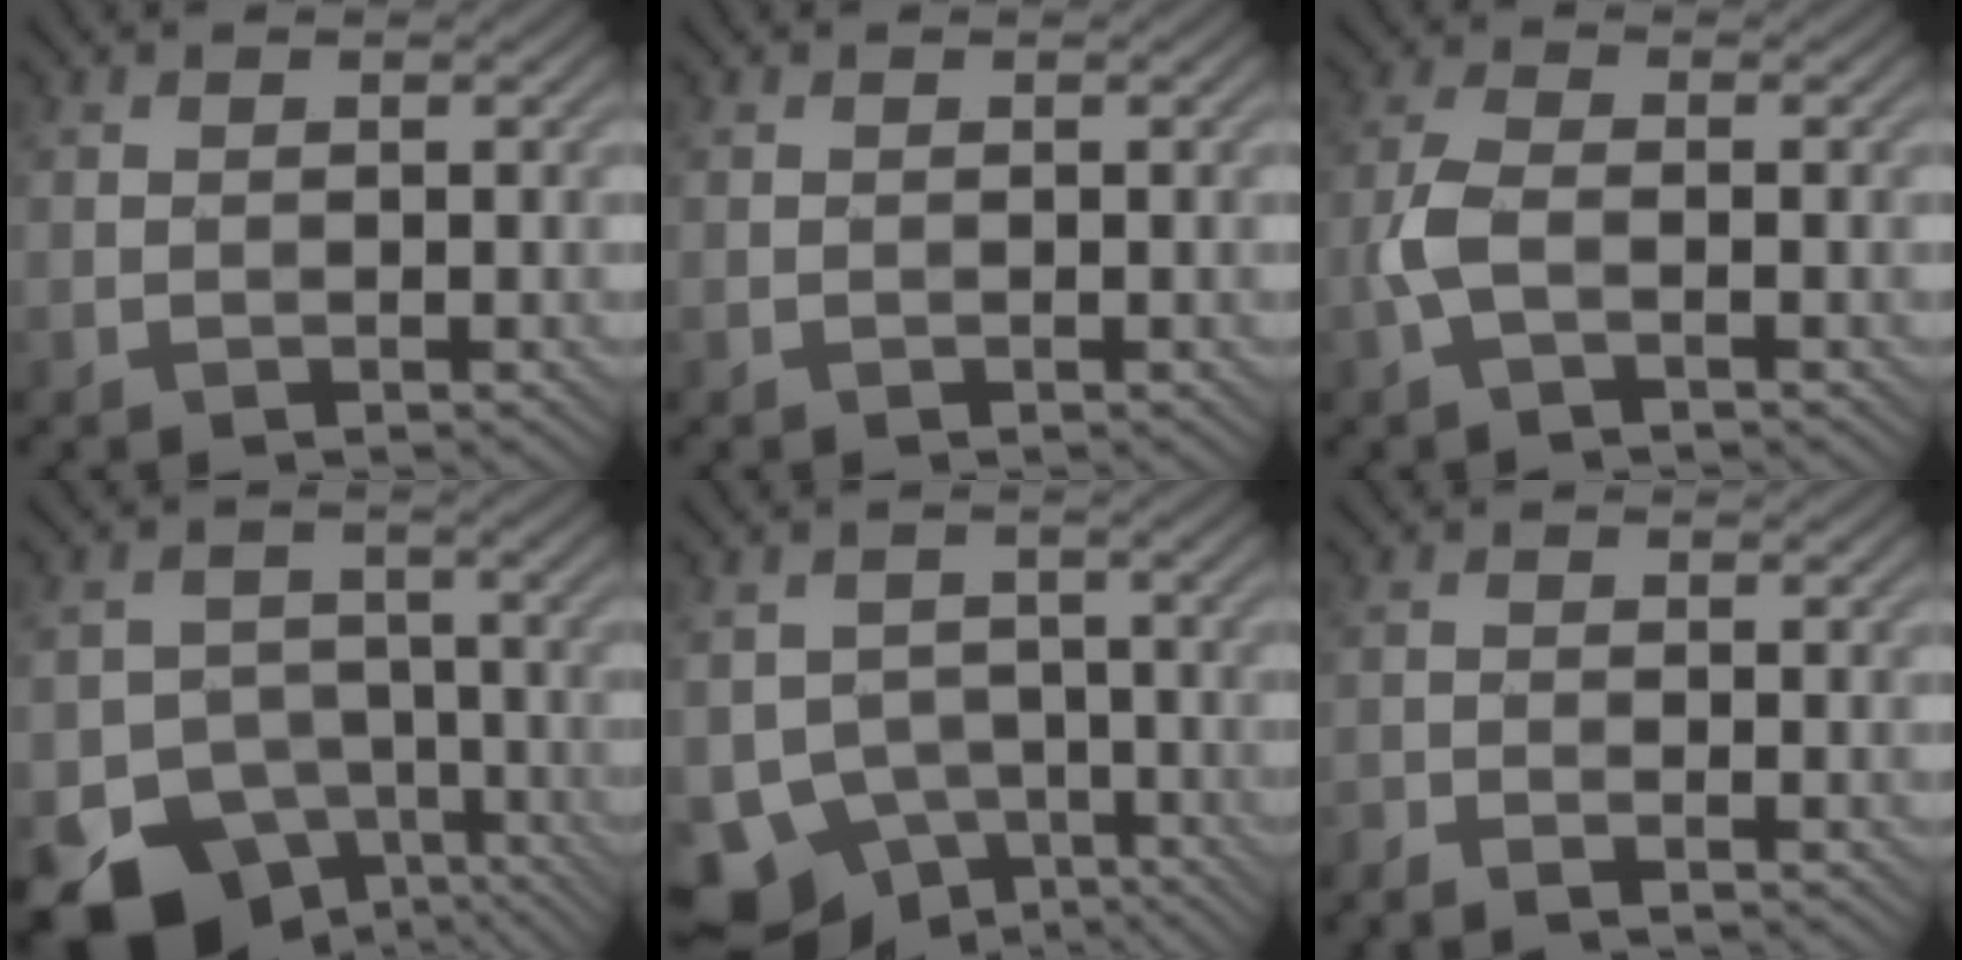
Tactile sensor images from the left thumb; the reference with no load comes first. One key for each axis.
{"total": 0.0}
{"total": 3.5, "fx": -1.2, "fy": 1.3, "fz": 3.0, "tx": -0.079, "ty": 0.002, "tz": -0.033}
{"total": 13.5, "fx": -8.6, "fy": 9.5, "fz": 4.2, "tx": -0.090, "ty": -0.035, "tz": -0.135}
{"total": 8.7, "fx": -5.4, "fy": 6.4, "fz": 2.5, "tx": -0.056, "ty": -0.016, "tz": -0.092}
{"total": 1.6, "fx": -1.3, "fy": 0.2, "fz": 0.8, "tx": -0.016, "ty": -0.004, "tz": -0.033}